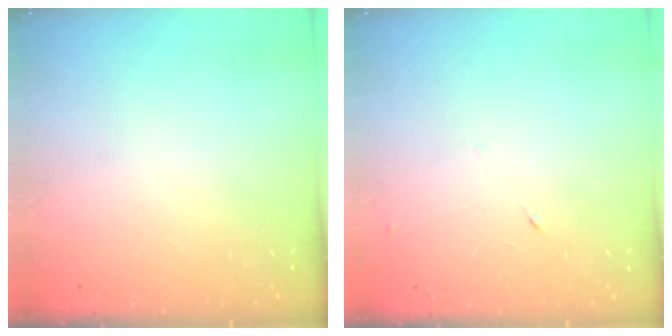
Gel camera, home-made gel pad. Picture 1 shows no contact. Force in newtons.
{"total": 5.2, "press": 5.1, "slide": 0.6}